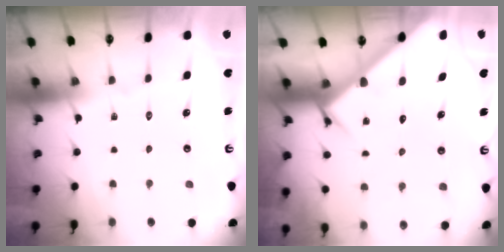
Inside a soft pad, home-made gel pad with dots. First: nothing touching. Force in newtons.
{"total": 3.3, "press": 3.3, "slide": 0.2}